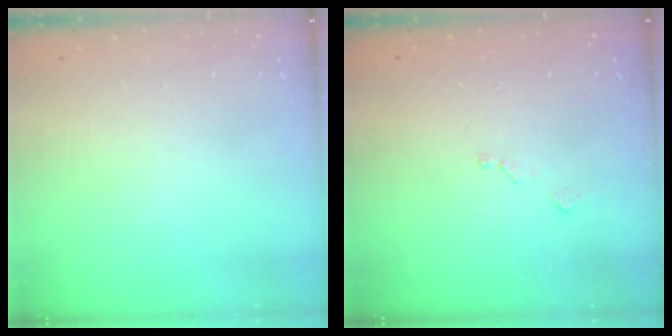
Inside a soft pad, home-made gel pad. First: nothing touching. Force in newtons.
{"total": 7.1, "press": 7.1, "slide": 0.8}